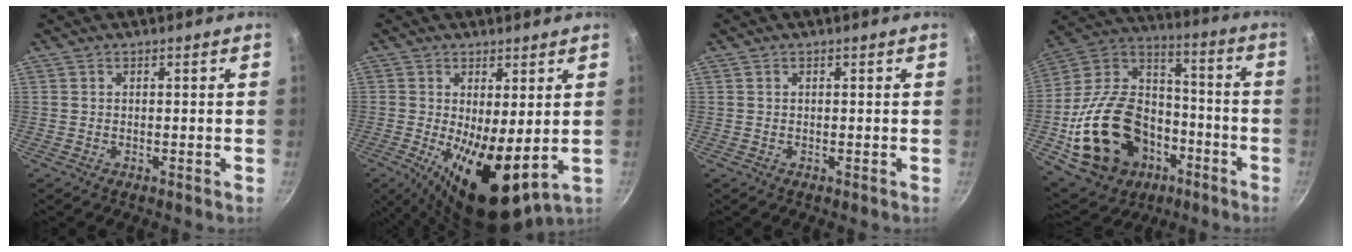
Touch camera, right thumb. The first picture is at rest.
{"total": 12.6, "force": [-0.7, 4.9, 11.6], "torque": [-0.172, -0.024, 0.001]}
{"total": 0.0}
{"total": 28.5, "force": [-8.8, 20.6, 17.6], "torque": [-0.283, 0.069, -0.135]}